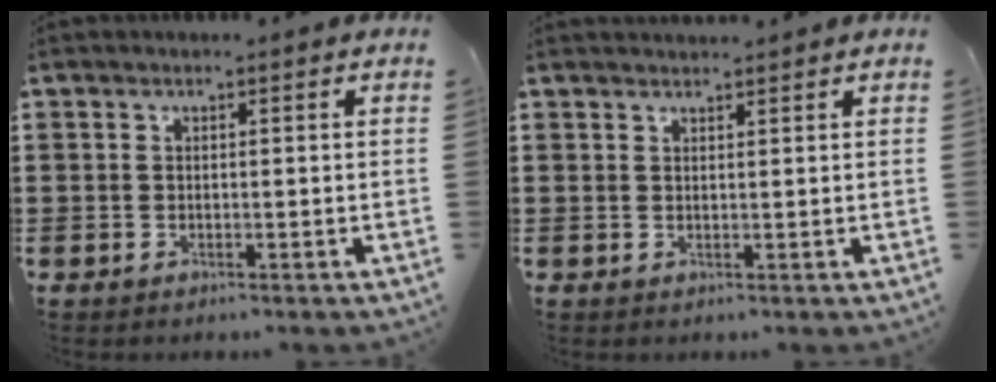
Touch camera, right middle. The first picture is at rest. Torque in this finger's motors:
{"motor_torque": [-0.11, 0.27, -0.20, -0.02]}